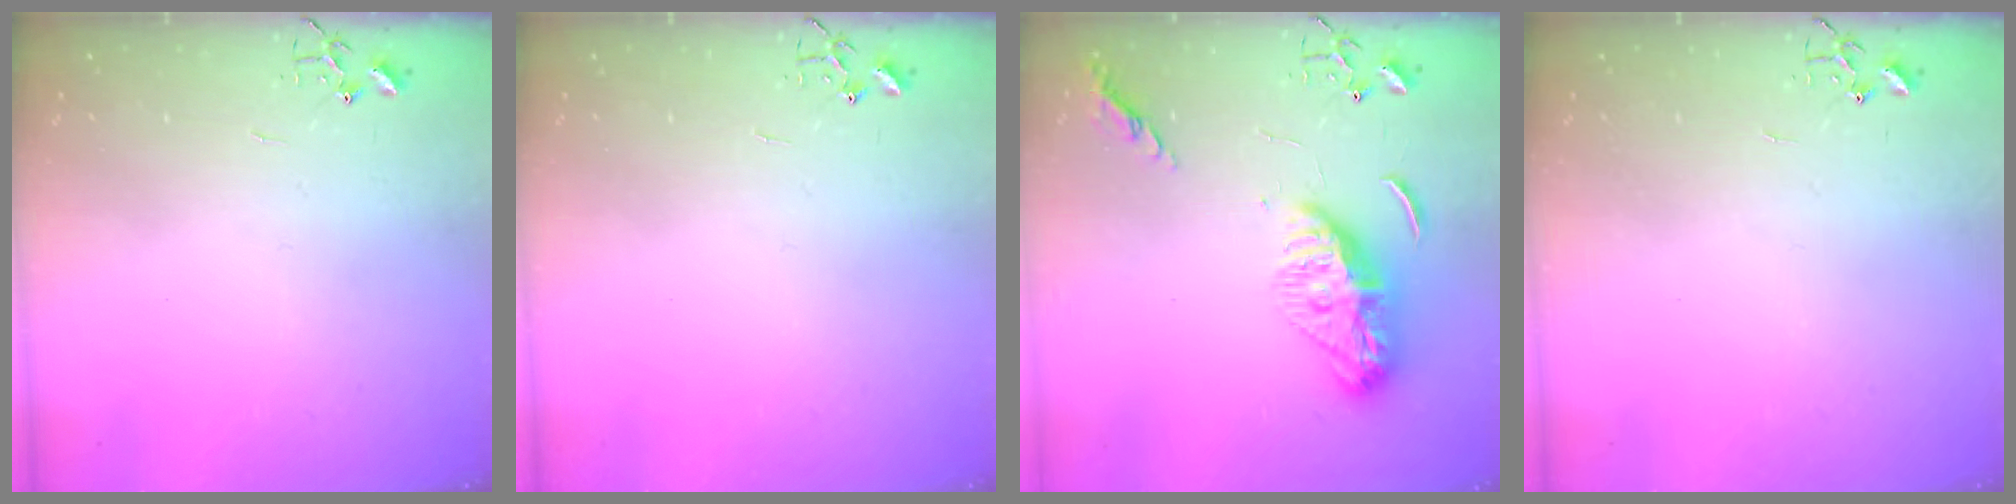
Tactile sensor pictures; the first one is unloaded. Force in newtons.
{"total": 0.0}
{"total": 12.4, "press": 12.3, "slide": 0.8}
{"total": 0.0}